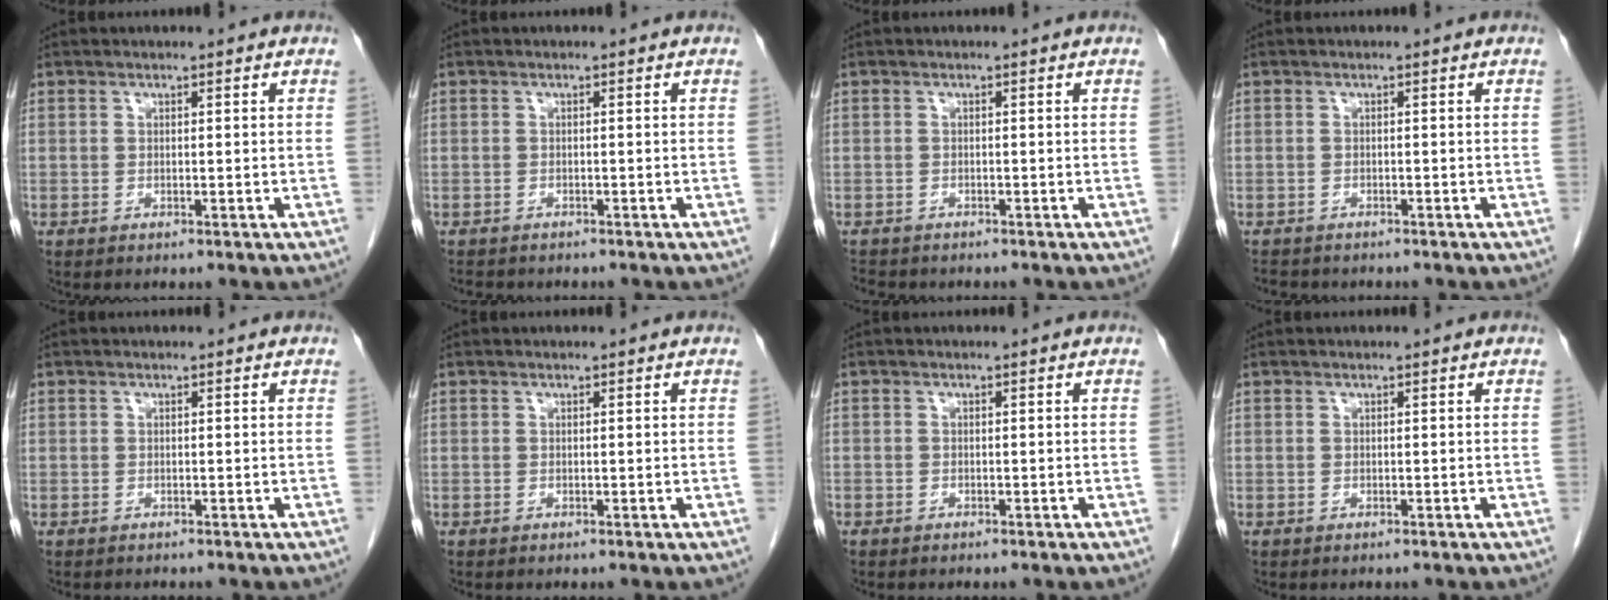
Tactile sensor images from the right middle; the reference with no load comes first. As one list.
[{"total": 3.5, "force": [-3.1, 1.2, 1.2], "torque": [-0.022, -0.006, -0.041]}, {"total": 3.3, "force": [-2.9, 1.3, 0.8], "torque": [-0.015, -0.005, -0.044]}, {"total": 3.8, "force": [-3.4, 1.4, 1.1], "torque": [-0.020, -0.006, -0.048]}, {"total": 0.6, "force": [-0.4, 0.4, -0.1], "torque": [-0.007, 0.003, -0.011]}, {"total": 0.0}, {"total": 0.7, "force": [-0.6, 0.4, 0.1], "torque": [-0.008, 0.002, -0.010]}, {"total": 0.0}]